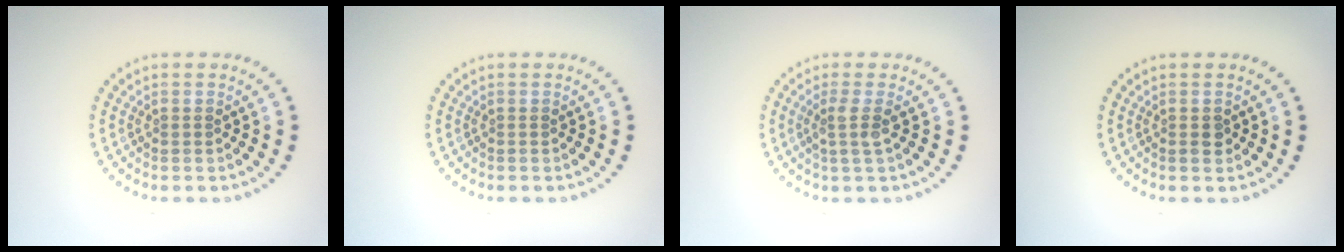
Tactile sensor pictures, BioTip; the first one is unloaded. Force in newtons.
{"total": 0.0}
{"total": 1.8, "press": 1.3, "slide": 1.2}
{"total": 1.2, "press": 1.2, "slide": 0.3}